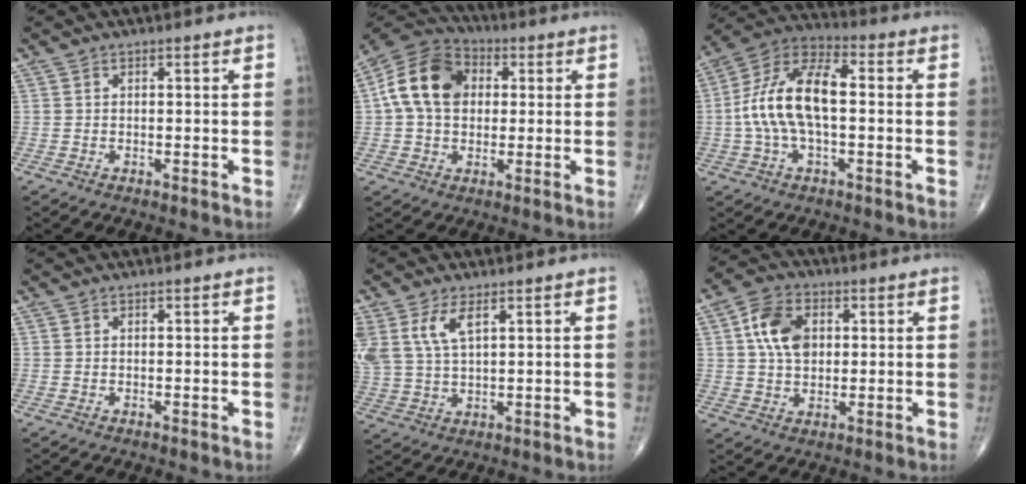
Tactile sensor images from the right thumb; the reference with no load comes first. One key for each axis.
{"total": 13.9, "fx": 2.0, "fy": 10.2, "fz": 9.3, "tx": -0.155, "ty": 0.024, "tz": 0.024}
{"total": 15.0, "fx": -0.2, "fy": 7.2, "fz": 13.2, "tx": -0.260, "ty": 0.039, "tz": -0.011}
{"total": 0.0}
{"total": 9.5, "fx": 4.2, "fy": 4.5, "fz": 7.2, "tx": -0.166, "ty": -0.003, "tz": 0.094}
{"total": 9.6, "fx": 2.1, "fy": 6.5, "fz": 6.7, "tx": -0.111, "ty": 0.003, "tz": 0.035}